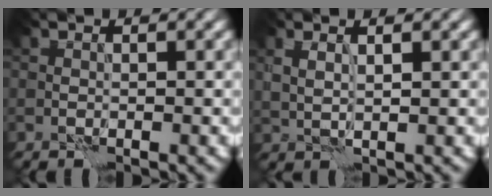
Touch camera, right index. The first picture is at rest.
{"total": 1.5, "force": [1.1, 0.1, 1.0], "torque": [-0.023, -0.001, 0.024]}